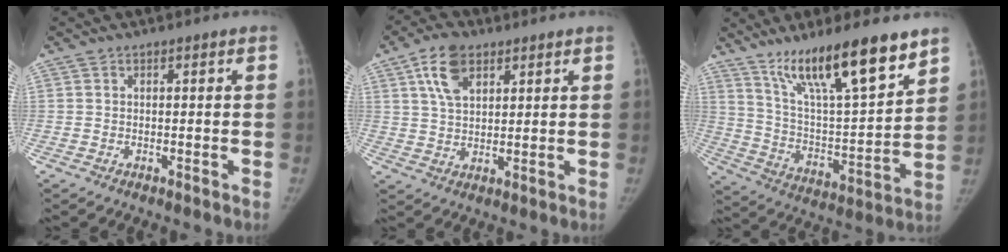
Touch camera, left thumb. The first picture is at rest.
{"total": 8.1, "force": [4.0, 4.8, 5.2], "torque": [-0.076, -0.008, 0.073]}
{"total": 20.8, "force": [14.3, 4.3, 14.4], "torque": [-0.220, -0.067, 0.251]}